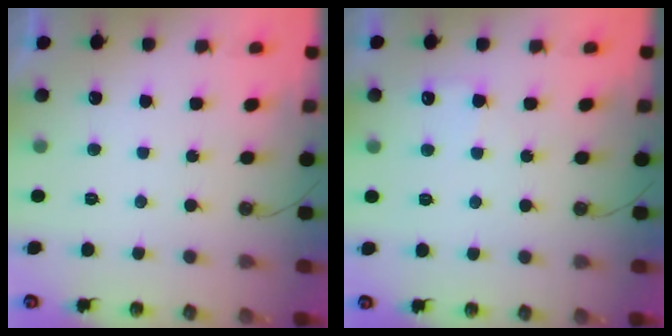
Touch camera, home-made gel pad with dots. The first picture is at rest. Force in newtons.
{"total": 3.9, "press": 3.9, "slide": 0.5}